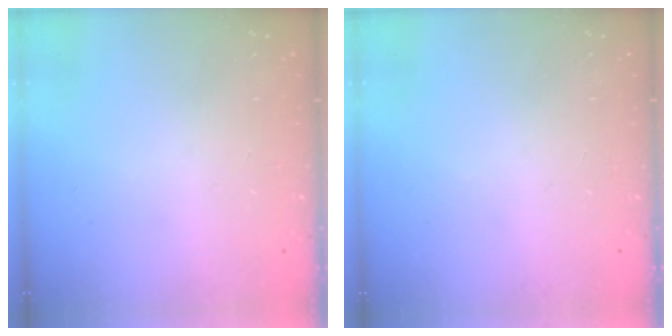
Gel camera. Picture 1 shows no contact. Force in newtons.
{"total": 0.0}